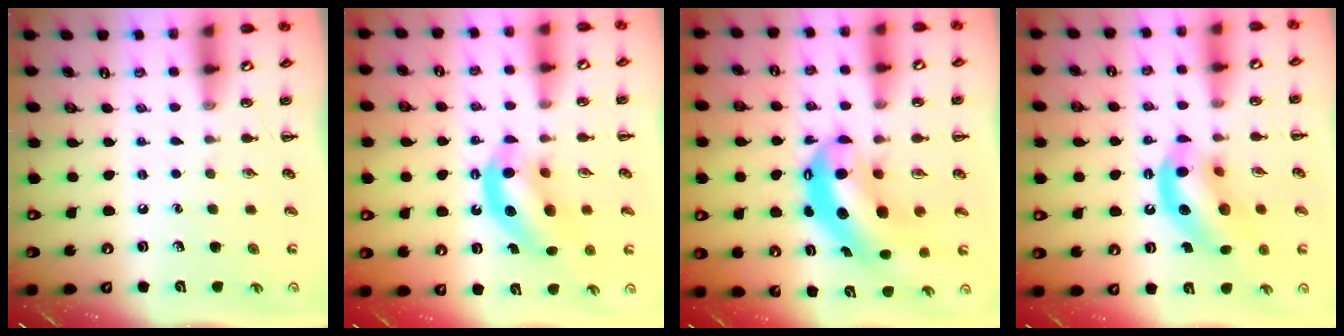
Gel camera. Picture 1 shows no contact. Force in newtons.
{"total": 11.4, "press": 11.0, "slide": 2.9}
{"total": 8.9, "press": 8.6, "slide": 2.4}
{"total": 12.8, "press": 12.4, "slide": 3.2}